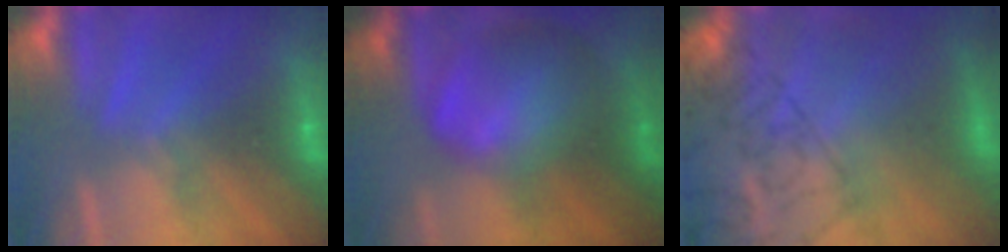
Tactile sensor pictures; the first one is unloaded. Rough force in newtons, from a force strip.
{"total": 8.3}
{"total": 10.9}